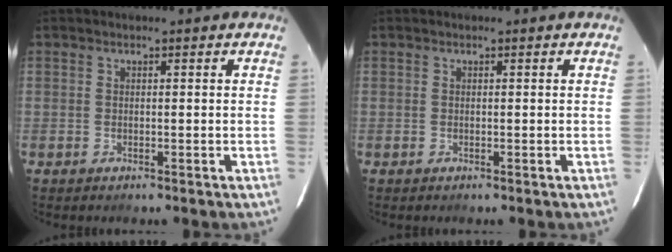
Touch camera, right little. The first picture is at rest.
{"total": 0.0}